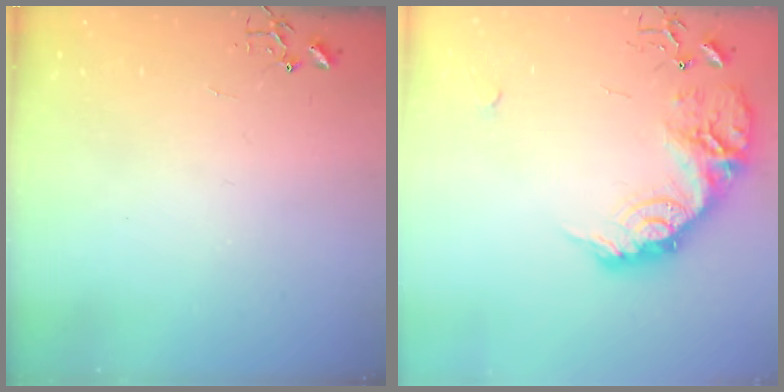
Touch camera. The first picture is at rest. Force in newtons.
{"total": 19.0, "press": 19.0, "slide": 0.4}